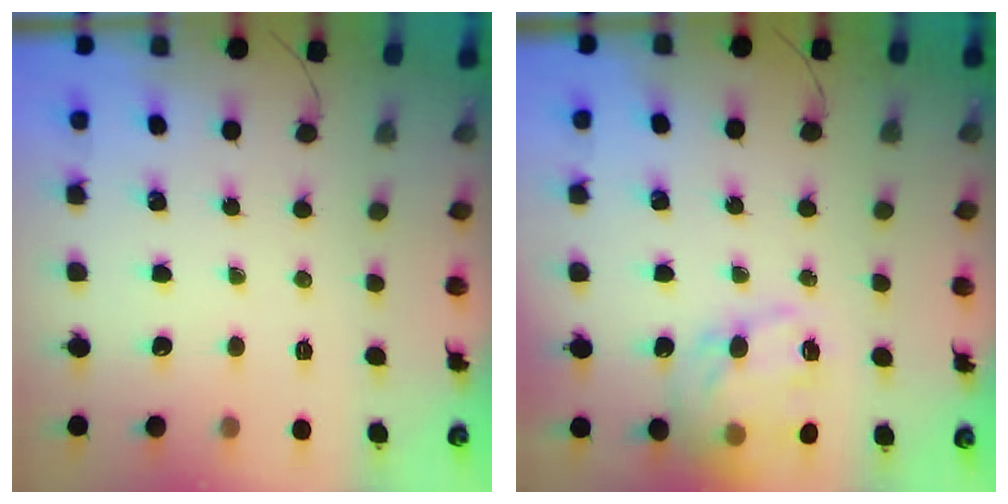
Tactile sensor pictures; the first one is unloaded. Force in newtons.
{"total": 15.9, "press": 15.6, "slide": 3.2}